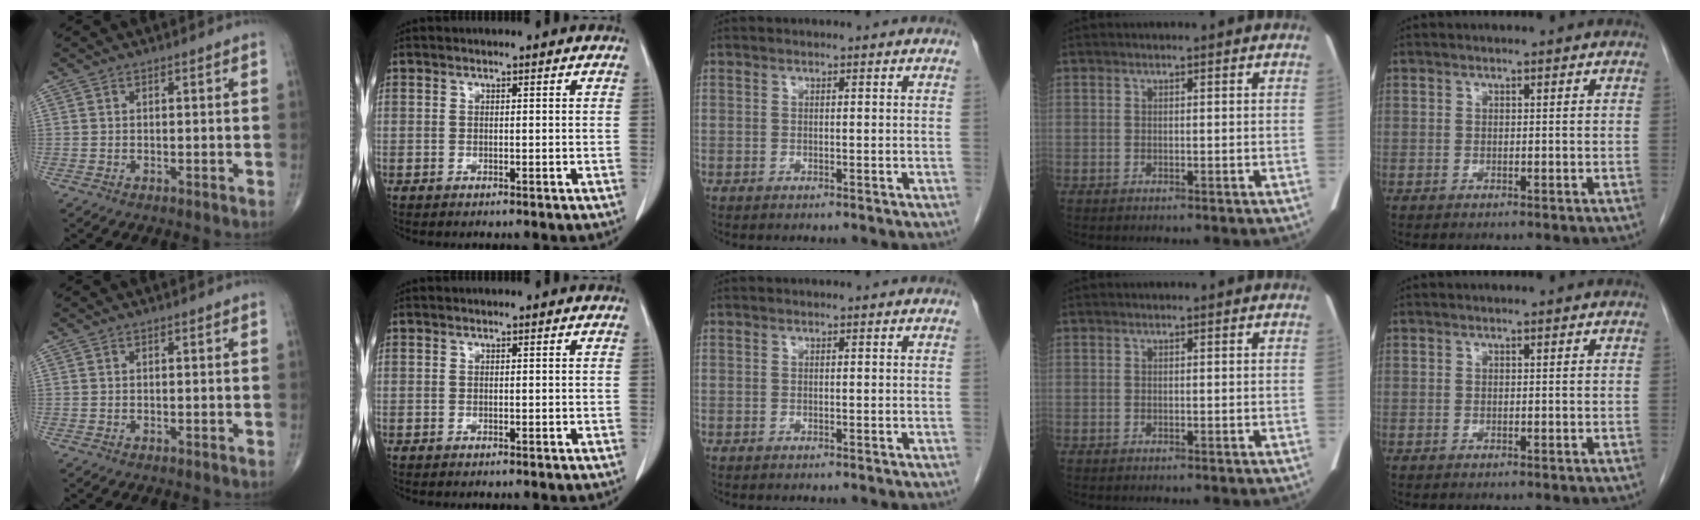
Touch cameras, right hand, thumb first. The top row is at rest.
{}